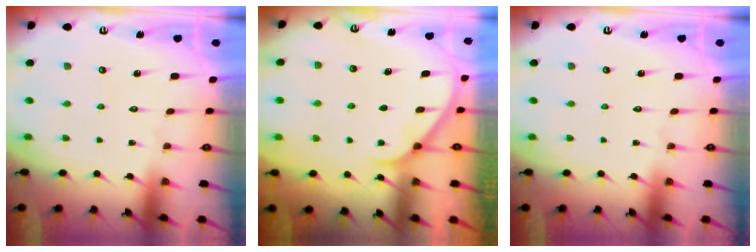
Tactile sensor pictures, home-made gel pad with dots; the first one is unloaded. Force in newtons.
{"total": 2.6, "press": 2.6, "slide": 0.3}
{"total": 0.0}